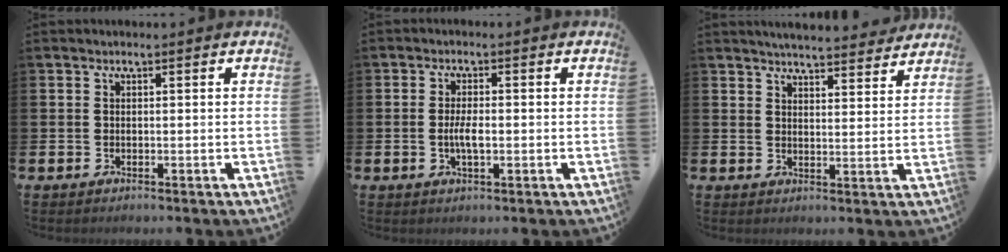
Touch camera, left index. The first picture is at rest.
{"total": 3.0, "force": [-0.3, 1.0, 2.8], "torque": [-0.041, -0.003, -0.009]}
{"total": 5.0, "force": [4.9, 0.4, 0.5], "torque": [-0.016, -0.033, 0.087]}